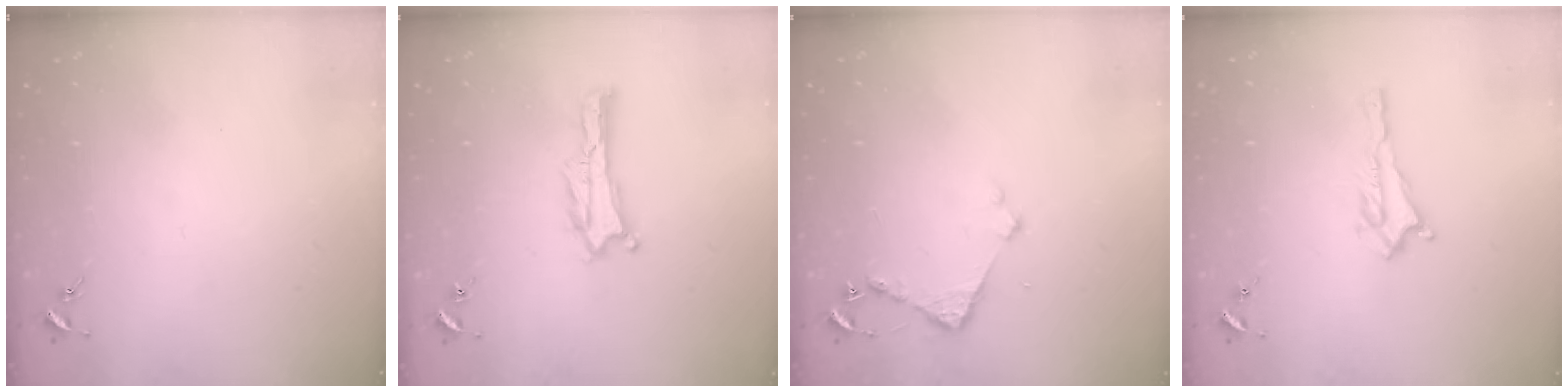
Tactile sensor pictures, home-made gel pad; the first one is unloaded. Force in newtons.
{"total": 0.0}
{"total": 3.1, "press": 3.1, "slide": 0.3}
{"total": 1.5, "press": 1.4, "slide": 0.2}